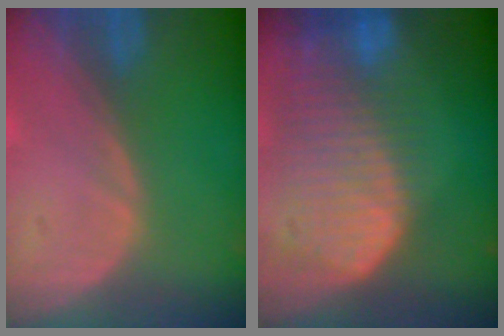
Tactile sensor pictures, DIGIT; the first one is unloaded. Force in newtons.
{"total": 10.2, "press": 8.8, "slide": 5.1}